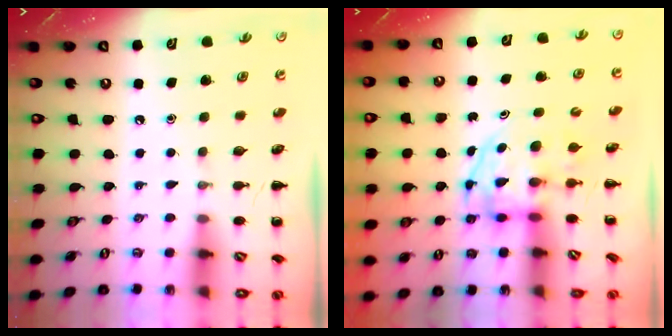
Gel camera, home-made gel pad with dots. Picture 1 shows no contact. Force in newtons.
{"total": 3.5, "press": 3.5, "slide": 0.5}